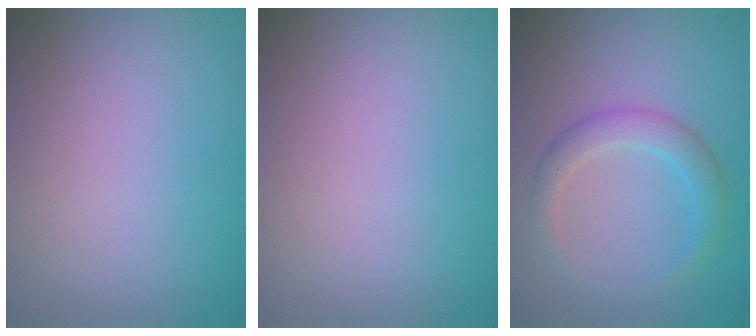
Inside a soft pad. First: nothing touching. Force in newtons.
{"total": 0.0}
{"total": 2.6, "press": 2.6, "slide": 0.1}